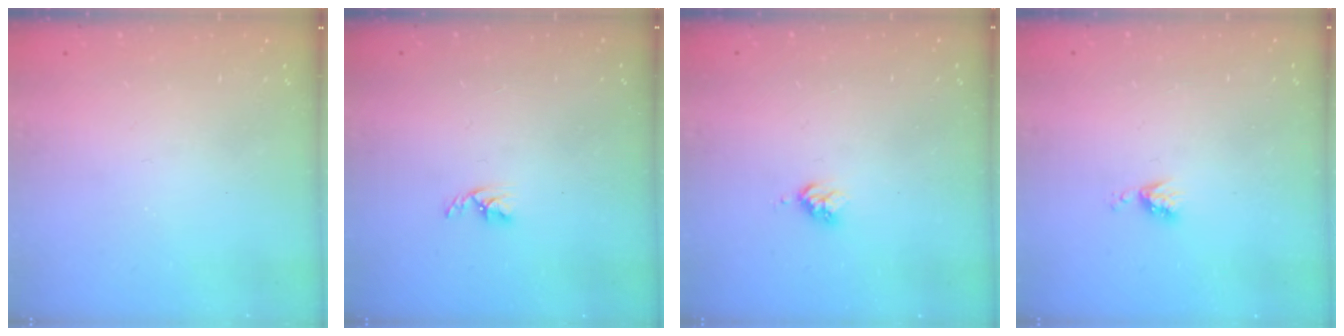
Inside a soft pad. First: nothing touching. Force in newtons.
{"total": 2.7, "press": 2.7, "slide": 0.5}
{"total": 3.6, "press": 3.5, "slide": 0.4}
{"total": 4.0, "press": 4.0, "slide": 0.5}